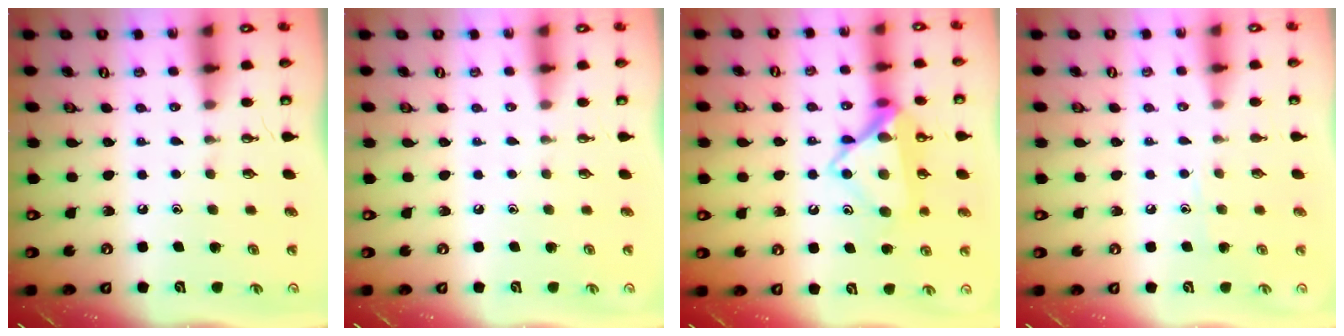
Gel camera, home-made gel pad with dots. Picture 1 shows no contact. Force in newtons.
{"total": 0.0}
{"total": 16.6, "press": 16.6, "slide": 0.9}
{"total": 5.0, "press": 5.0, "slide": 0.6}